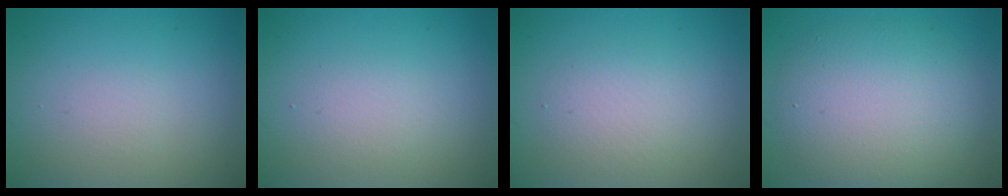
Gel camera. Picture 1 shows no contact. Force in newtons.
{"total": 1.7, "press": 1.7, "slide": 0.1}
{"total": 2.5, "press": 2.5, "slide": 0.3}
{"total": 6.9, "press": 6.9, "slide": 0.5}